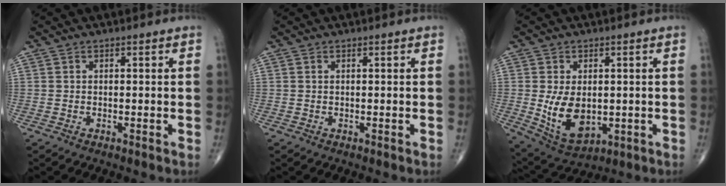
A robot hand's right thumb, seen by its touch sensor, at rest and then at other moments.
{"total": 0.0}
{"total": 10.1, "force": [-0.6, 6.4, 7.9], "torque": [-0.120, -0.015, 0.010]}